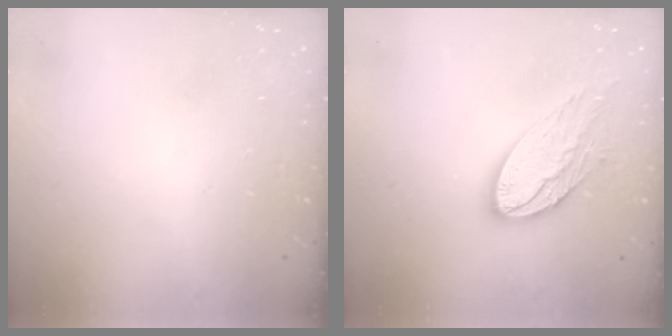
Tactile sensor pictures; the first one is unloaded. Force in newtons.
{"total": 14.8, "press": 14.8, "slide": 1.0}